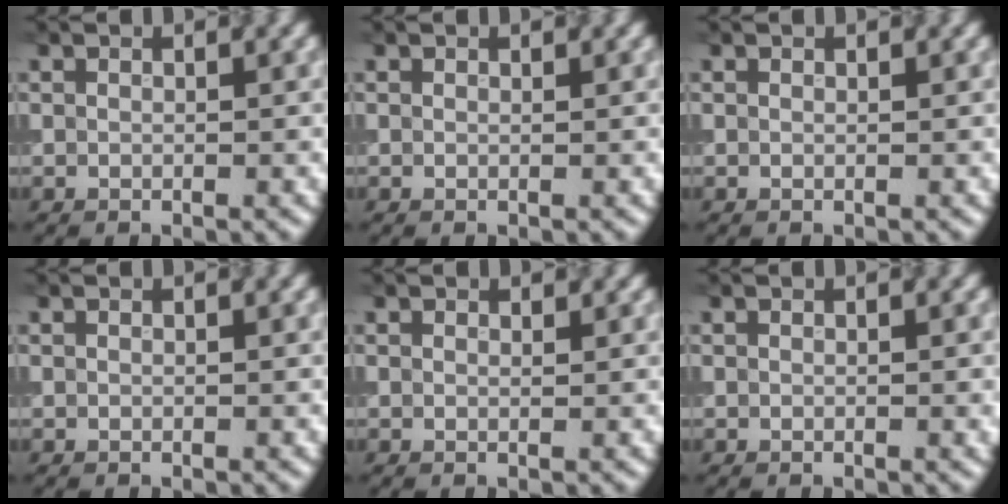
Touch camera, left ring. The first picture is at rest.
{"total": 0.0}
{"total": 0.0}
{"total": 0.0}
{"total": 0.5, "force": [0.4, 0.2, 0.0], "torque": [0.002, -0.004, 0.005]}
{"total": 0.6, "force": [0.0, 0.1, 0.6], "torque": [-0.005, -0.001, 0.000]}